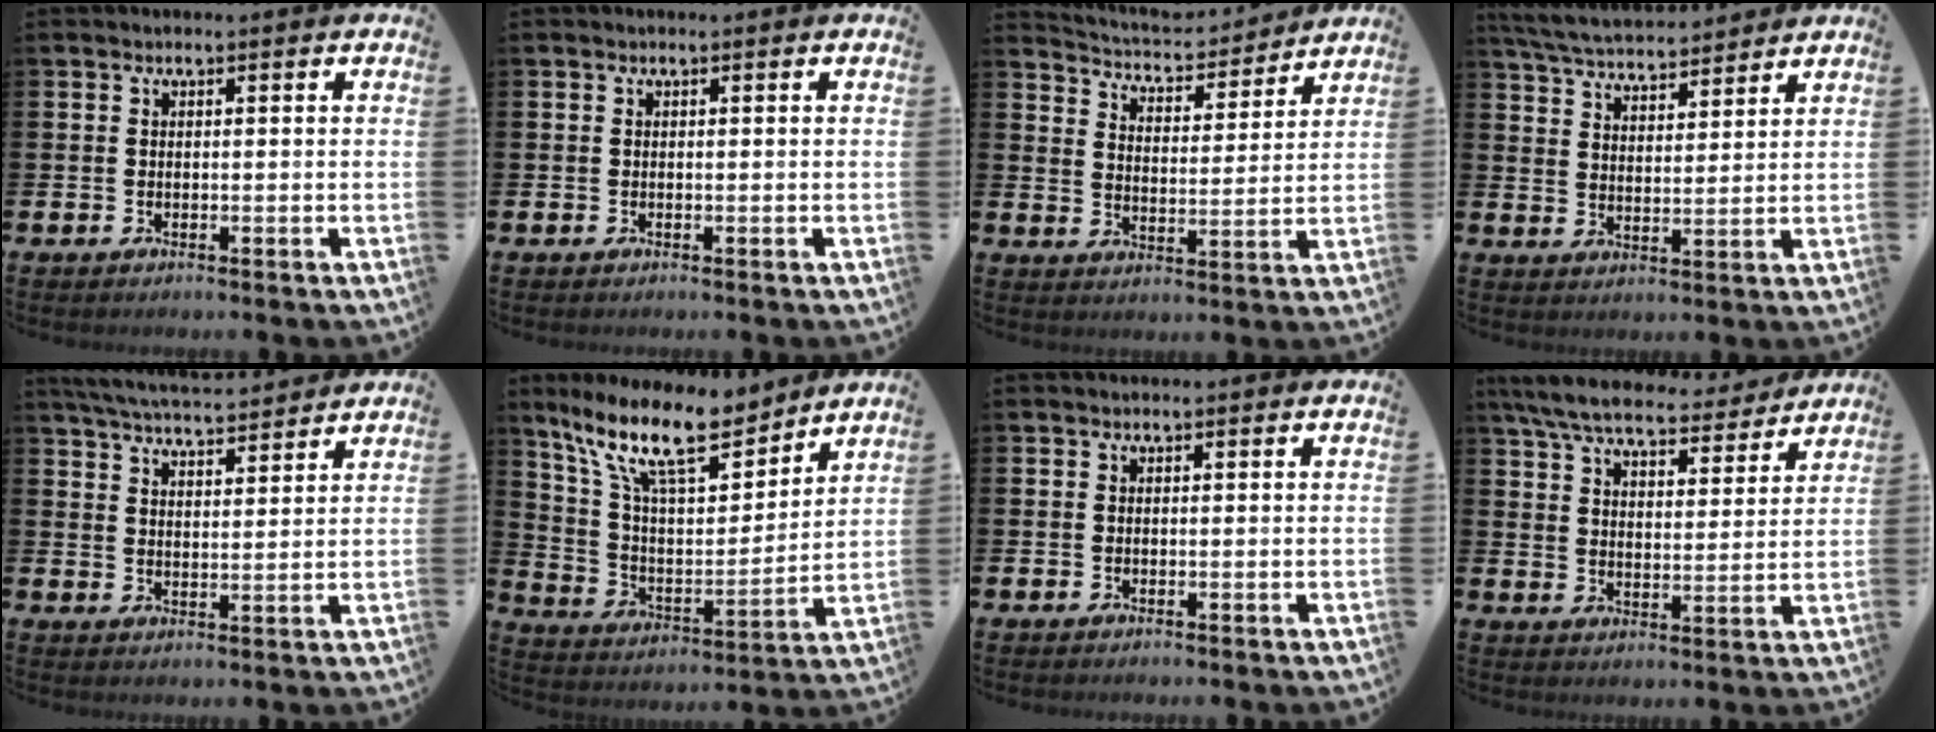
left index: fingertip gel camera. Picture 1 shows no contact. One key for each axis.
{"total": 0.0}
{"total": 5.3, "fx": 5.1, "fy": 1.1, "fz": 0.3, "tx": -0.027, "ty": -0.043, "tz": 0.086}
{"total": 5.6, "fx": 5.5, "fy": 0.7, "fz": 0.9, "tx": -0.040, "ty": -0.030, "tz": 0.099}
{"total": 5.5, "fx": 5.4, "fy": 0.3, "fz": 0.9, "tx": -0.039, "ty": -0.028, "tz": 0.098}
{"total": 14.0, "fx": 10.9, "fy": 4.3, "fz": 7.6, "tx": -0.173, "ty": -0.055, "tz": 0.192}
{"total": 0.0}
{"total": 7.7, "fx": 7.1, "fy": 1.6, "fz": 2.7, "tx": -0.083, "ty": -0.035, "tz": 0.125}